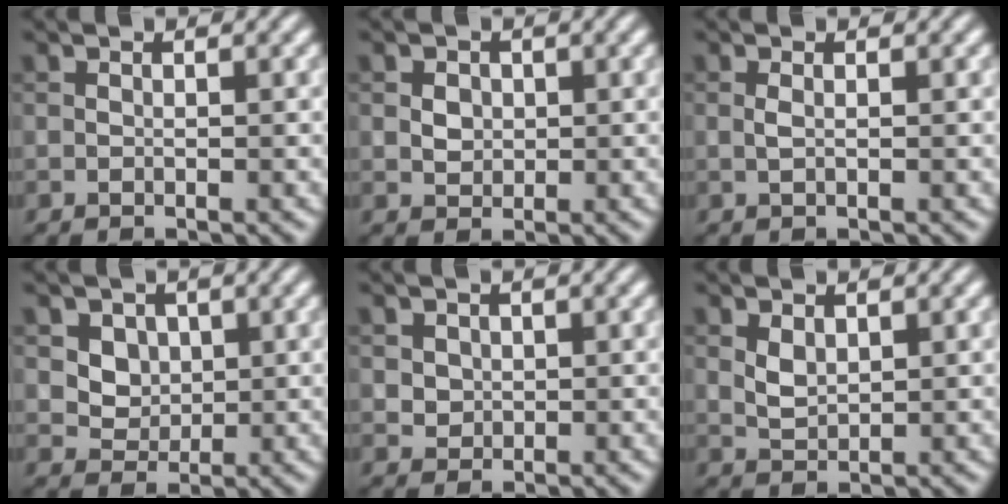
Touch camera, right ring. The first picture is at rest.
{"total": 1.7, "force": [0.2, 1.4, 0.9], "torque": [-0.015, 0.001, 0.002]}
{"total": 0.6, "force": [0.1, 0.1, 0.6], "torque": [-0.014, 0.001, 0.002]}
{"total": 3.8, "force": [1.4, 3.0, 1.8], "torque": [-0.039, -0.006, 0.037]}
{"total": 1.7, "force": [0.5, 1.5, 0.6], "torque": [-0.013, -0.001, 0.021]}
{"total": 1.6, "force": [0.8, 1.0, 1.0], "torque": [-0.025, -0.002, 0.020]}